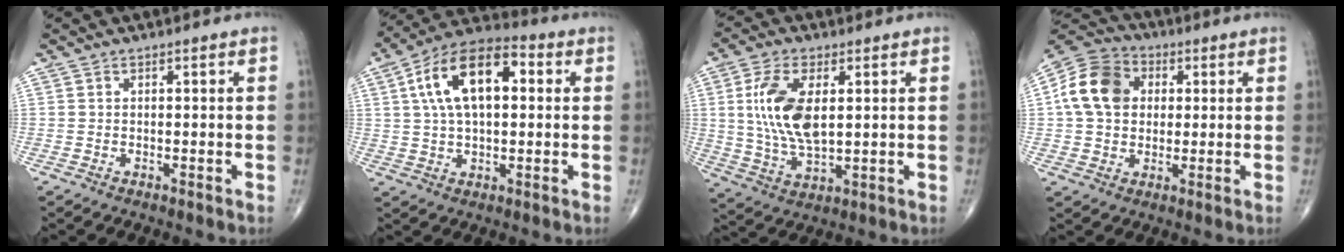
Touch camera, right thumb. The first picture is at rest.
{"total": 15.9, "force": [3.6, 8.1, 13.2], "torque": [-0.228, 0.026, 0.055]}
{"total": 12.9, "force": [2.4, 6.2, 11.0], "torque": [-0.224, -0.012, 0.054]}
{"total": 12.7, "force": [2.0, 10.0, 7.6], "torque": [-0.126, 0.016, 0.025]}